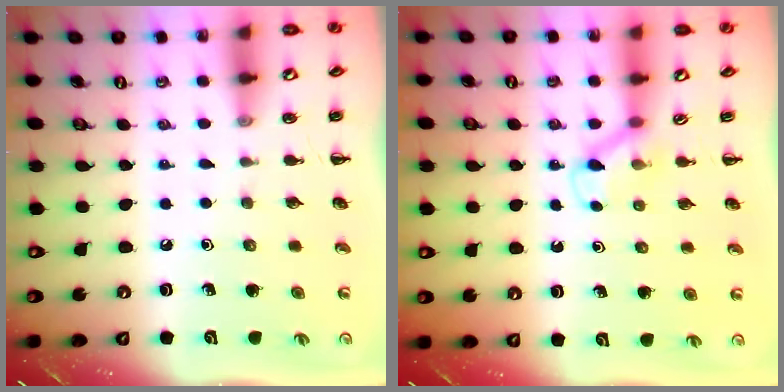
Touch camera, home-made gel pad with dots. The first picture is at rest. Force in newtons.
{"total": 2.9, "press": 2.7, "slide": 1.1}